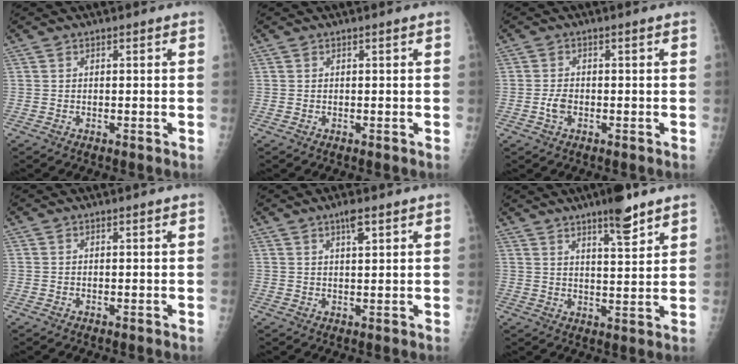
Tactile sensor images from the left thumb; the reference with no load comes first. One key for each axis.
{"total": 0.0}
{"total": 2.3, "fx": -0.8, "fy": 1.4, "fz": 1.7, "tx": -0.032, "ty": 0.009, "tz": -0.017}
{"total": 0.0}
{"total": 3.0, "fx": 1.7, "fy": 0.7, "fz": 2.3, "tx": -0.036, "ty": -0.004, "tz": 0.028}
{"total": 7.8, "fx": 5.5, "fy": 1.5, "fz": 5.3, "tx": -0.070, "ty": -0.033, "tz": 0.084}